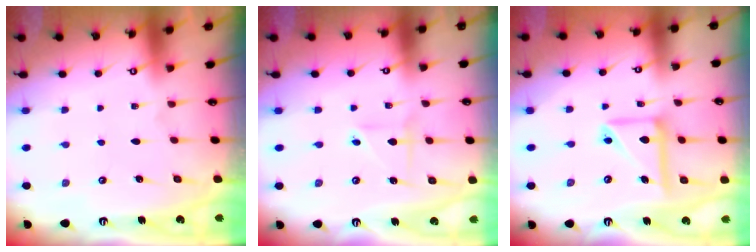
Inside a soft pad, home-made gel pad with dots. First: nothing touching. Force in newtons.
{"total": 2.1, "press": 2.0, "slide": 0.5}
{"total": 13.7, "press": 13.6, "slide": 1.7}